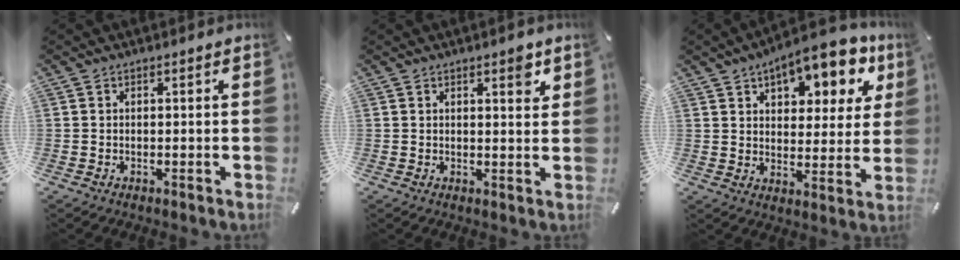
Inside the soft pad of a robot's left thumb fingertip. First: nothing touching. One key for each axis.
{"total": 3.2, "fx": 2.0, "fy": 1.1, "fz": 2.2, "tx": -0.023, "ty": -0.008, "tz": 0.029}
{"total": 13.6, "fx": 8.9, "fy": 6.9, "fz": 7.6, "tx": -0.095, "ty": -0.053, "tz": 0.152}